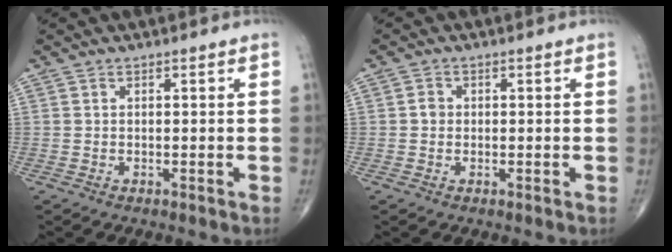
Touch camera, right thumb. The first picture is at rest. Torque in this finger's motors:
{"motor_torque": [-0.01, 0.00, 0.02, -0.01, 0.01]}